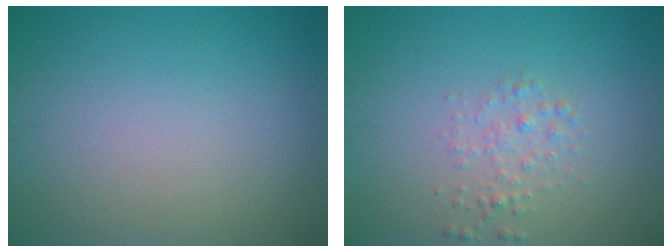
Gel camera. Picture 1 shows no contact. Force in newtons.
{"total": 1.7, "press": 1.7, "slide": 0.1}